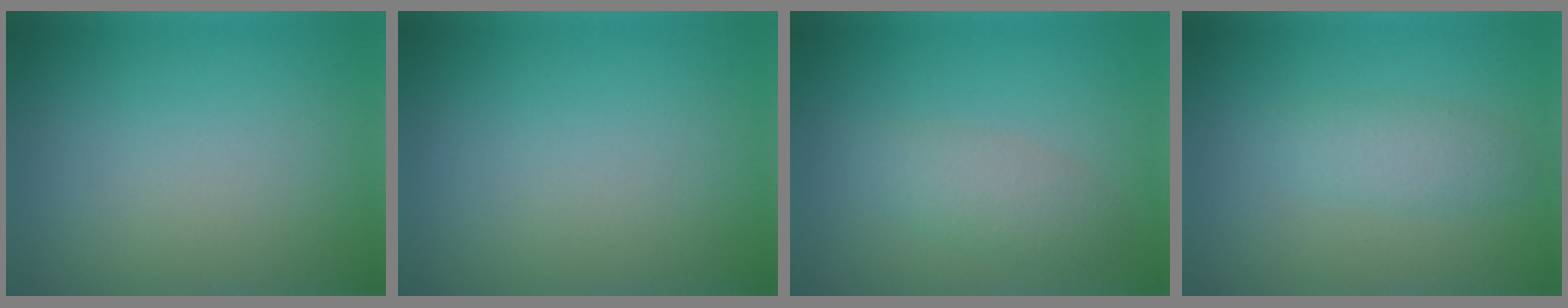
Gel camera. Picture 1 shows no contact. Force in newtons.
{"total": 0.0}
{"total": 2.4, "press": 2.4, "slide": 0.0}
{"total": 2.1, "press": 2.1, "slide": 0.1}